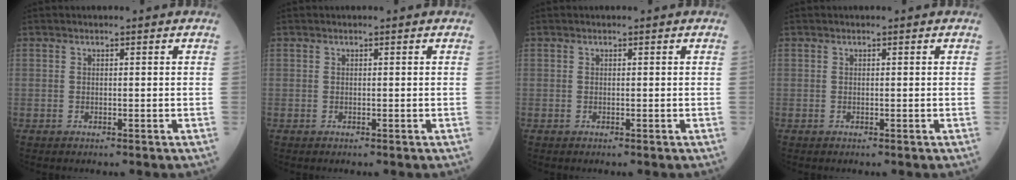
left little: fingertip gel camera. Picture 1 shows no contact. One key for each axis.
{"total": 0.0}
{"total": 0.0}
{"total": 0.0}